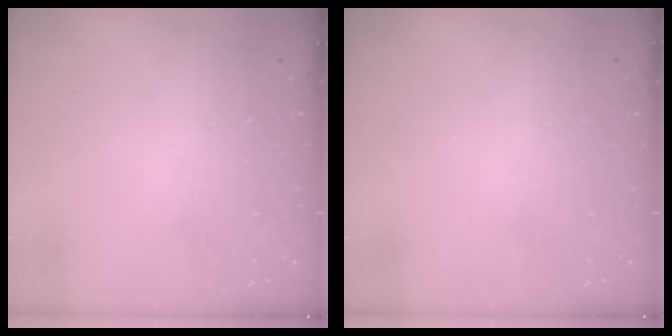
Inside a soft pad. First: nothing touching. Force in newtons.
{"total": 0.0}